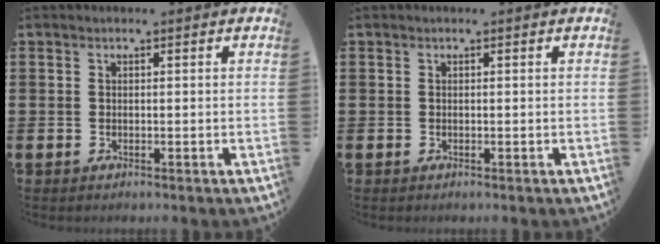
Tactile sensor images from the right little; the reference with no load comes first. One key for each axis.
{"total": 0.0}